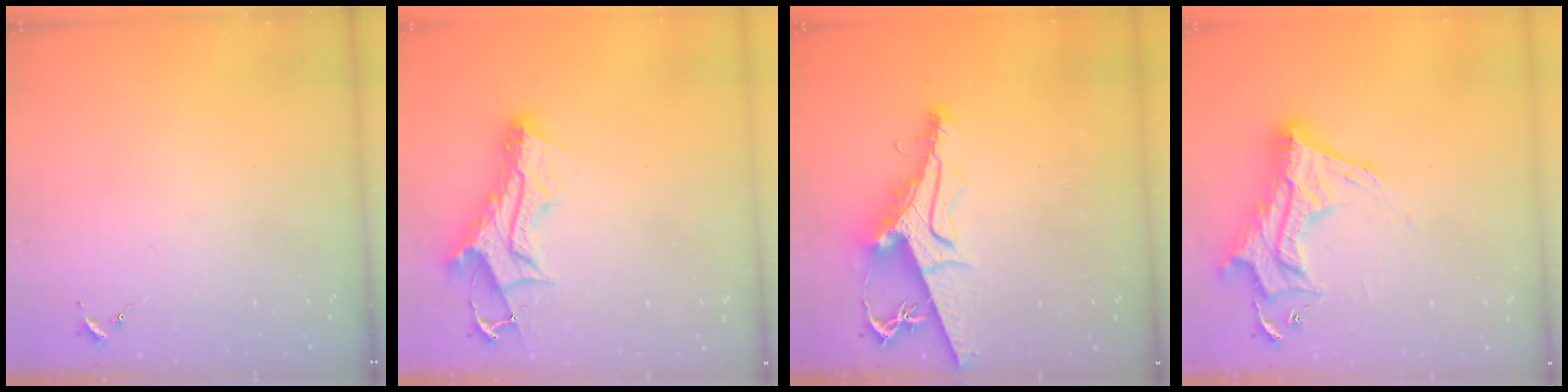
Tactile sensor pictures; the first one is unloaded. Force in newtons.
{"total": 12.7, "press": 12.6, "slide": 1.1}
{"total": 11.6, "press": 11.6, "slide": 1.2}
{"total": 17.7, "press": 17.6, "slide": 1.6}